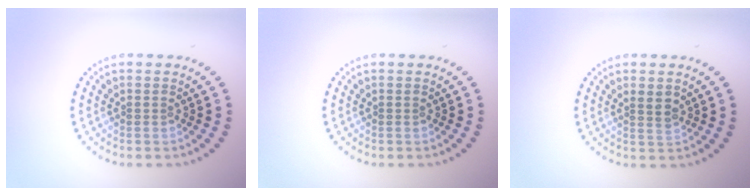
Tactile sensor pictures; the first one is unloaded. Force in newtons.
{"total": 0.0}
{"total": 1.3, "press": 1.1, "slide": 0.7}